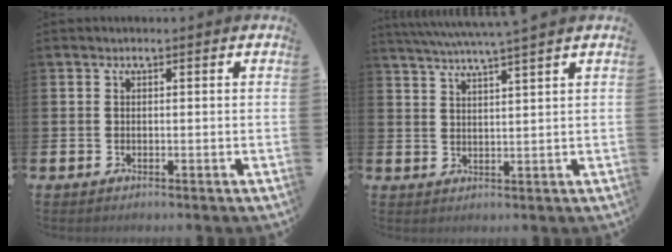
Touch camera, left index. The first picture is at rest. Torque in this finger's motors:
{"motor_torque": [0.72, -0.73, 0.12, 0.07]}